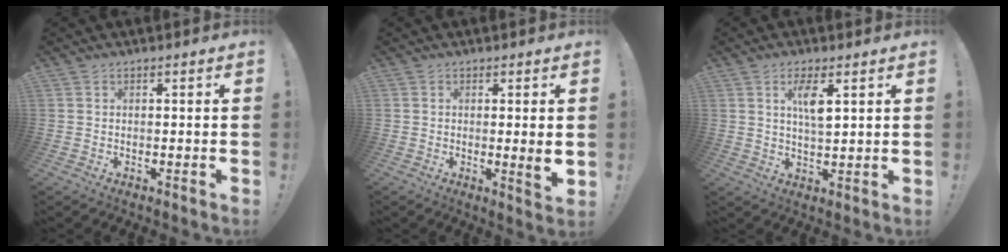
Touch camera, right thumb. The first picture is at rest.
{"total": 4.1, "force": [0.5, -0.1, 4.1], "torque": [-0.059, -0.009, 0.008]}
{"total": 5.9, "force": [2.5, 1.9, 5.0], "torque": [-0.088, -0.006, 0.039]}